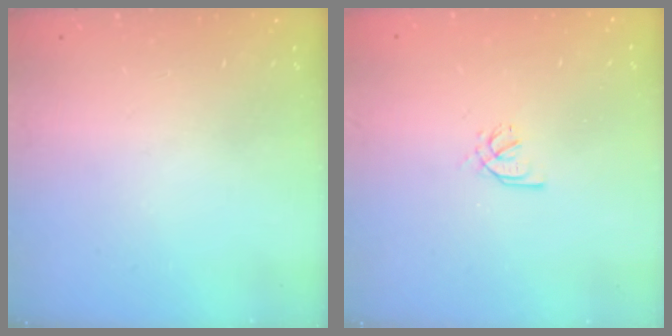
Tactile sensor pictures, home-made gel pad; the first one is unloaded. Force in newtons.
{"total": 1.7, "press": 1.6, "slide": 0.5}